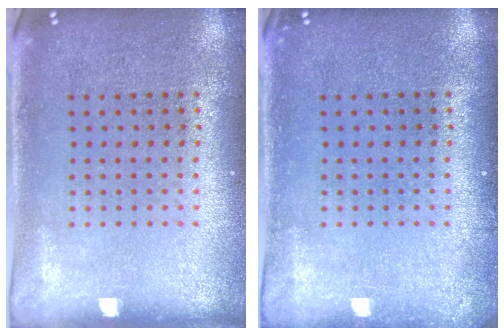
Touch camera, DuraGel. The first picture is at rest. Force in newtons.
{"total": 0.6, "press": 0.6, "slide": 0.1}